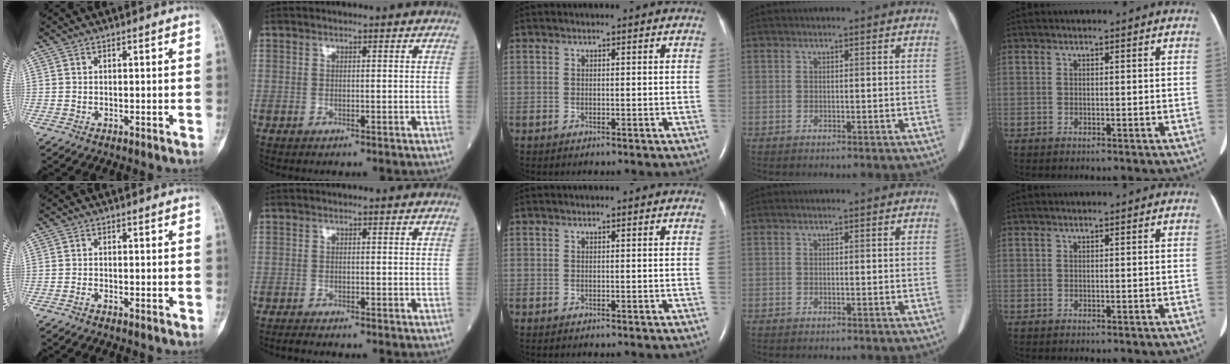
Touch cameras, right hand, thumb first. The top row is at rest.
{"thumb": {"total": 0.6, "force": [-0.5, 0.1, 0.3], "torque": [-0.010, 0.001, -0.012]}, "index": {"total": 1.3, "force": [-1.2, -0.4, 0.4], "torque": [-0.019, -0.007, -0.023]}}